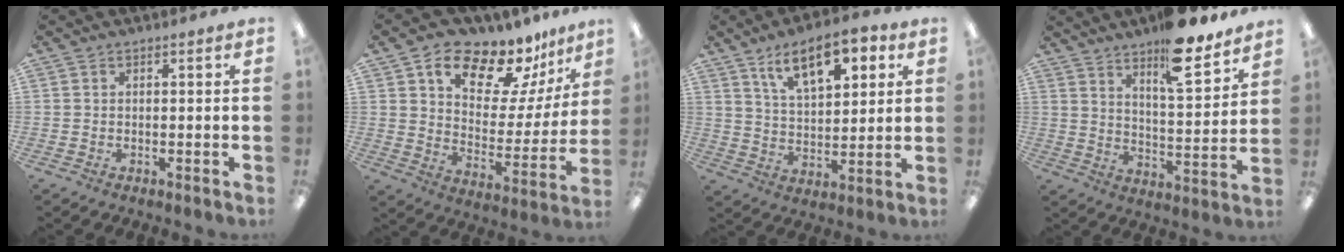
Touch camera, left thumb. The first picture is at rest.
{"total": 15.1, "force": [12.0, 6.4, 6.5], "torque": [-0.103, -0.090, 0.206]}
{"total": 13.1, "force": [7.9, 6.1, 8.5], "torque": [-0.124, -0.029, 0.137]}
{"total": 15.6, "force": [12.3, 4.3, 8.7], "torque": [-0.123, -0.083, 0.204]}